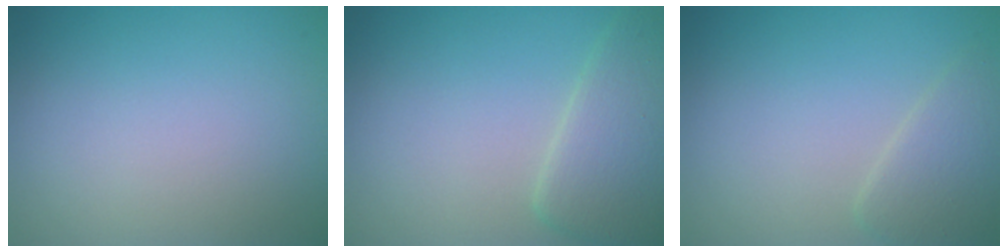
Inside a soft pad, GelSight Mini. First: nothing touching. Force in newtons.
{"total": 4.4, "press": 4.4, "slide": 0.1}
{"total": 2.4, "press": 2.4, "slide": 0.2}